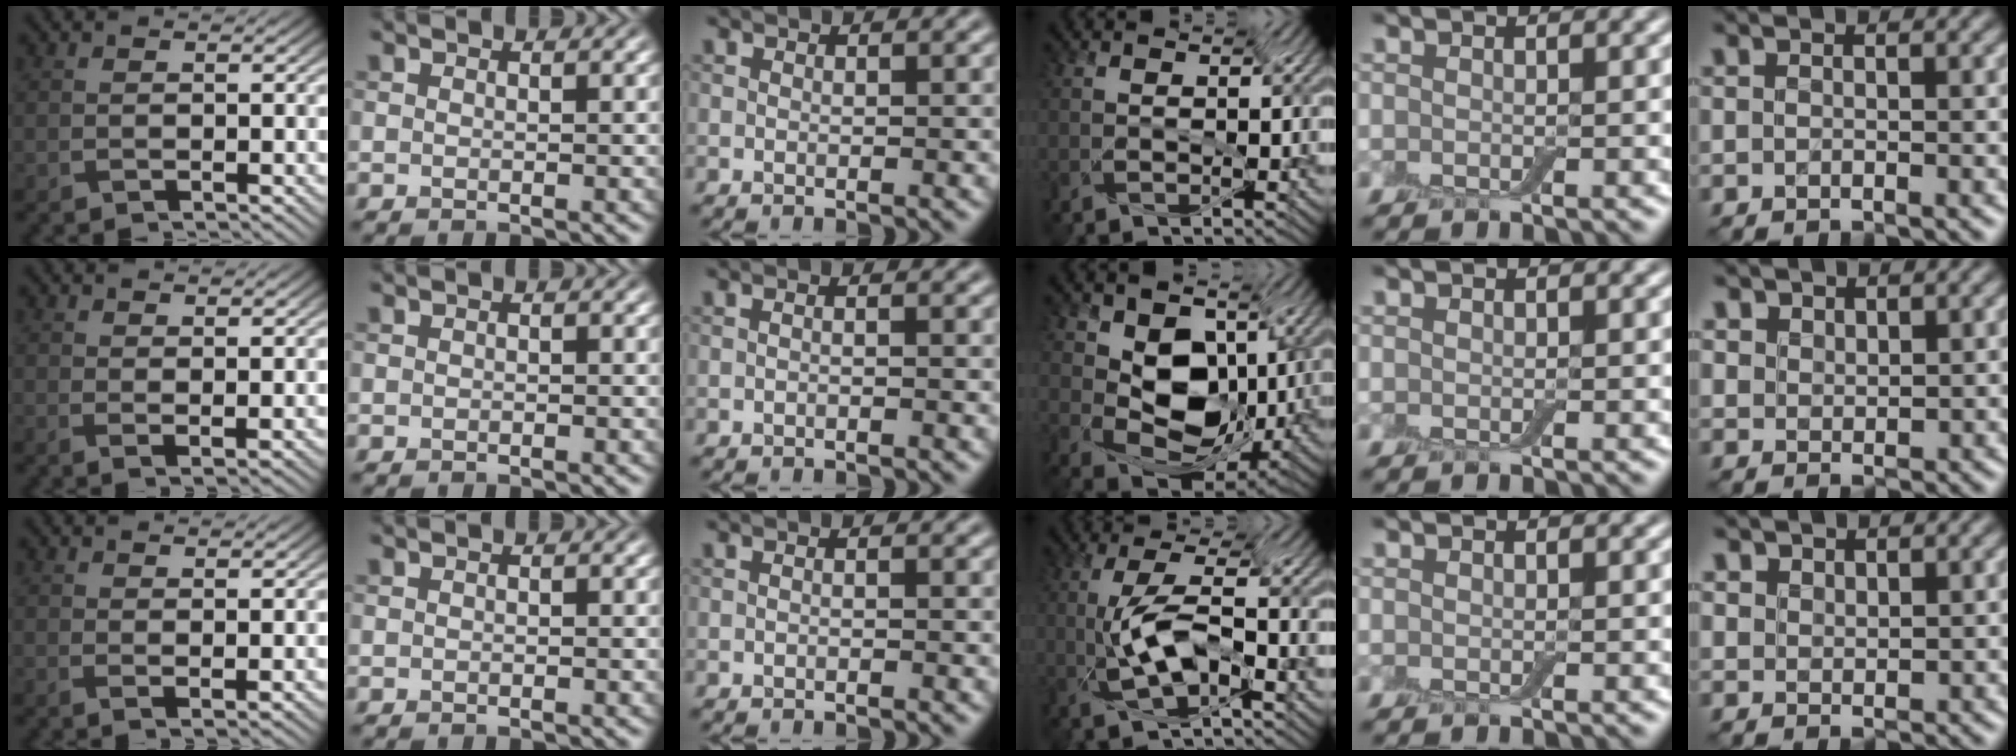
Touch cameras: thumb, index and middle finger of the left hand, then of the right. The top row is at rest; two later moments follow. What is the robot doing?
{"motion": "screw", "object": "jar lid"}